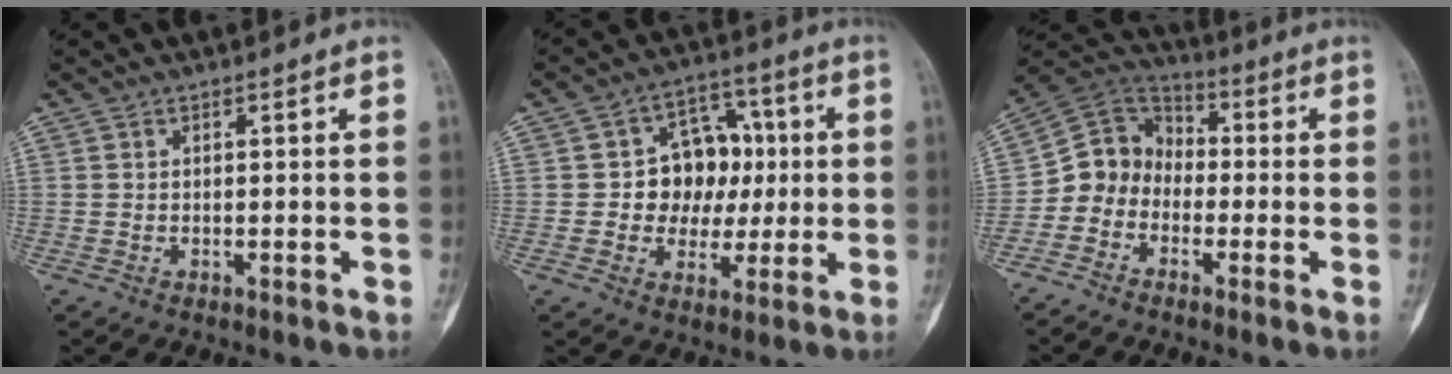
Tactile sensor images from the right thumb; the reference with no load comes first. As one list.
[{"total": 11.7, "force": [0.5, 9.6, 6.8], "torque": [-0.039, 0.022, 0.007]}, {"total": 8.9, "force": [-2.8, 7.7, 3.3], "torque": [-0.036, 0.060, -0.072]}]